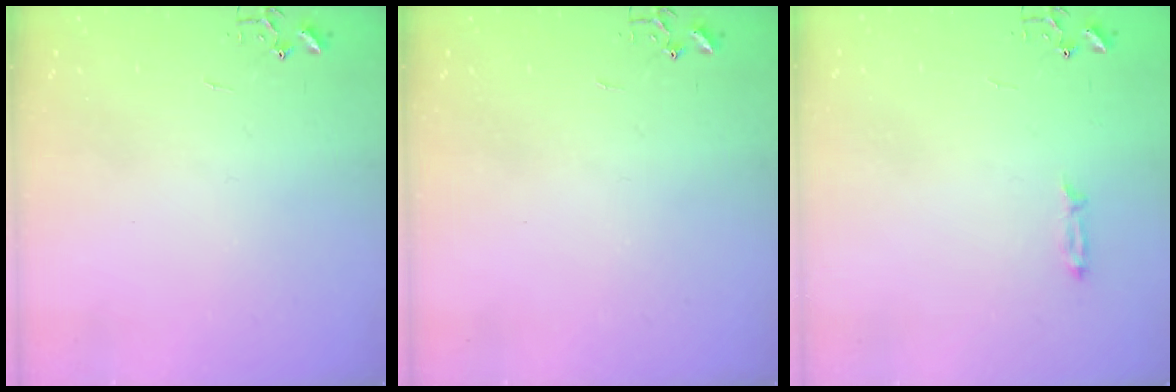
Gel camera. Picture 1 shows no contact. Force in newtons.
{"total": 0.0}
{"total": 3.4, "press": 3.3, "slide": 0.5}